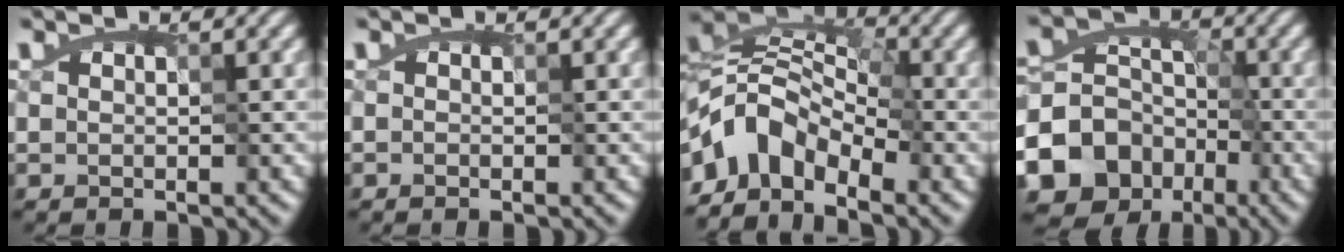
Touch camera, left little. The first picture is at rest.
{"total": 0.0}
{"total": 7.0, "force": [-5.4, 3.5, 2.7], "torque": [-0.039, 0.012, -0.116]}
{"total": 15.1, "force": [-7.7, 12.8, 2.6], "torque": [-0.062, -0.038, -0.141]}